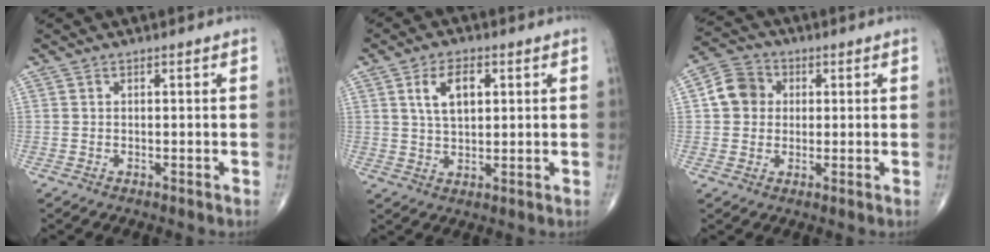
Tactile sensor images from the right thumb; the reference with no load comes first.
{"total": 6.8, "force": [2.2, 3.7, 5.3], "torque": [-0.084, -0.006, 0.043]}
{"total": 7.1, "force": [1.0, 6.3, 3.1], "torque": [-0.040, 0.011, 0.006]}